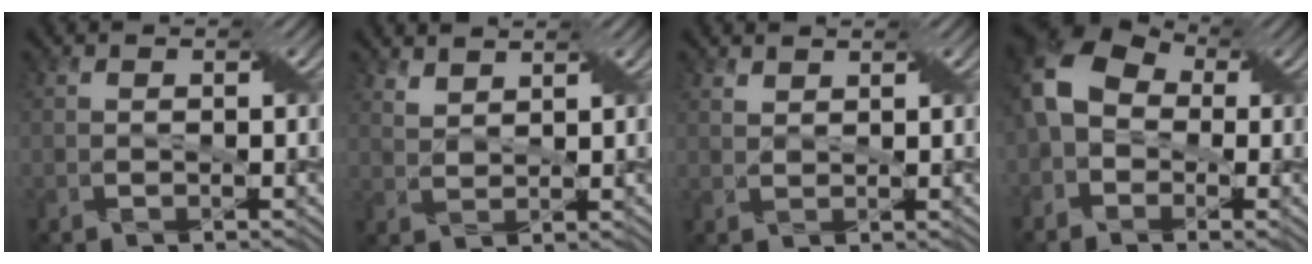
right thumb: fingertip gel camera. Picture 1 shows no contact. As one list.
[{"total": 2.7, "force": [2.3, 0.9, 1.1], "torque": [-0.027, -0.005, 0.058]}, {"total": 1.6, "force": [1.4, 0.5, 0.5], "torque": [-0.014, -0.001, 0.034]}, {"total": 10.6, "force": [-0.4, 8.0, 6.9], "torque": [-0.174, 0.008, -0.022]}]